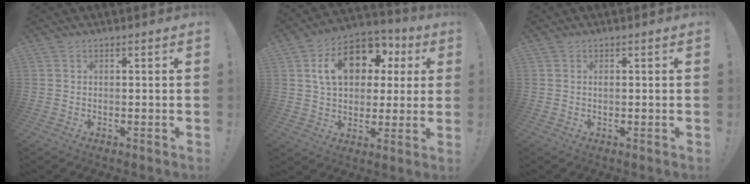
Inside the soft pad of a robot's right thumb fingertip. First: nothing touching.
{"total": 17.0, "force": [6.0, 11.5, 11.1], "torque": [-0.169, -0.014, 0.107]}
{"total": 0.0}